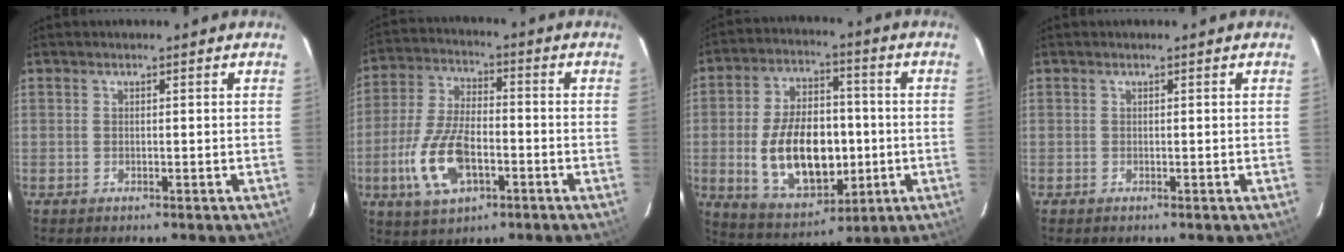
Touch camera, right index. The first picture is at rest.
{"total": 13.5, "force": [-4.7, 6.8, 10.7], "torque": [-0.234, -0.002, -0.082]}
{"total": 17.9, "force": [-2.4, 10.7, 14.2], "torque": [-0.280, 0.010, -0.015]}
{"total": 0.0}